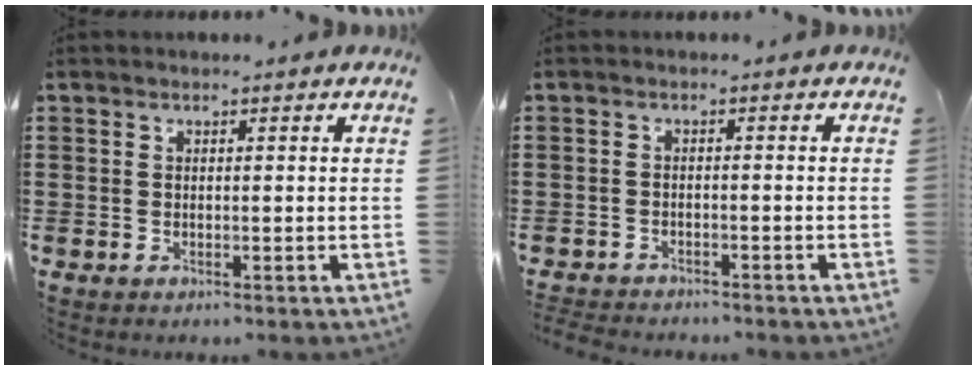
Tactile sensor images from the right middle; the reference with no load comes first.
{"total": 1.9, "force": [-1.9, 0.2, -0.1], "torque": [-0.004, 0.000, -0.043]}